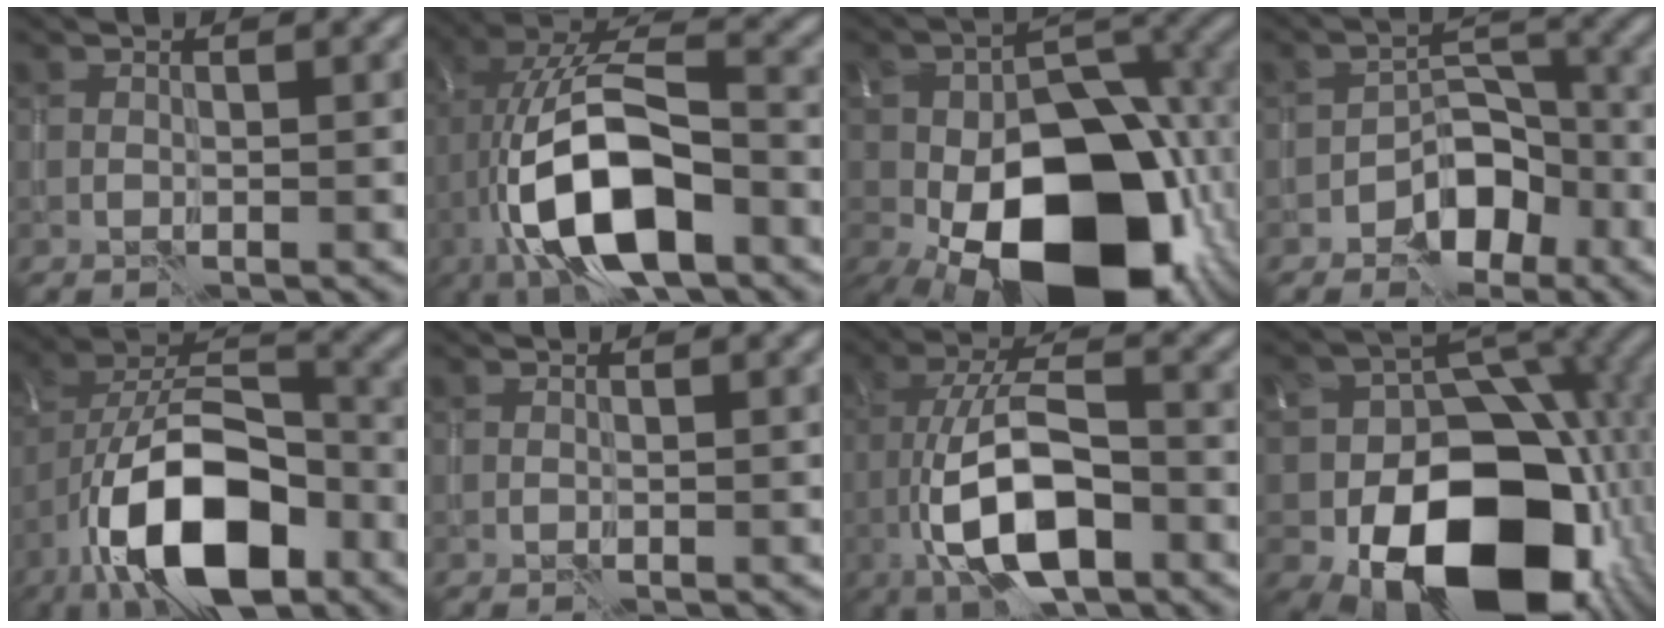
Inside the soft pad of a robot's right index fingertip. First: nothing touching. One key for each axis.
{"total": 12.4, "fx": -3.8, "fy": 5.2, "fz": 10.6, "tx": -0.194, "ty": 0.015, "tz": -0.073}
{"total": 20.1, "fx": -7.7, "fy": 12.3, "fz": 14.0, "tx": -0.251, "ty": -0.035, "tz": -0.102}
{"total": 5.0, "fx": -3.0, "fy": 3.0, "fz": 2.7, "tx": -0.022, "ty": 0.007, "tz": -0.053}
{"total": 13.1, "fx": -6.5, "fy": 6.0, "fz": 9.6, "tx": -0.170, "ty": 0.004, "tz": -0.117}
{"total": 0.0}
{"total": 9.5, "fx": -3.7, "fy": 3.8, "fz": 7.9, "tx": -0.154, "ty": 0.005, "tz": -0.069}
{"total": 19.0, "fx": -6.4, "fy": 13.1, "fz": 12.2, "tx": -0.164, "ty": -0.035, "tz": -0.085}